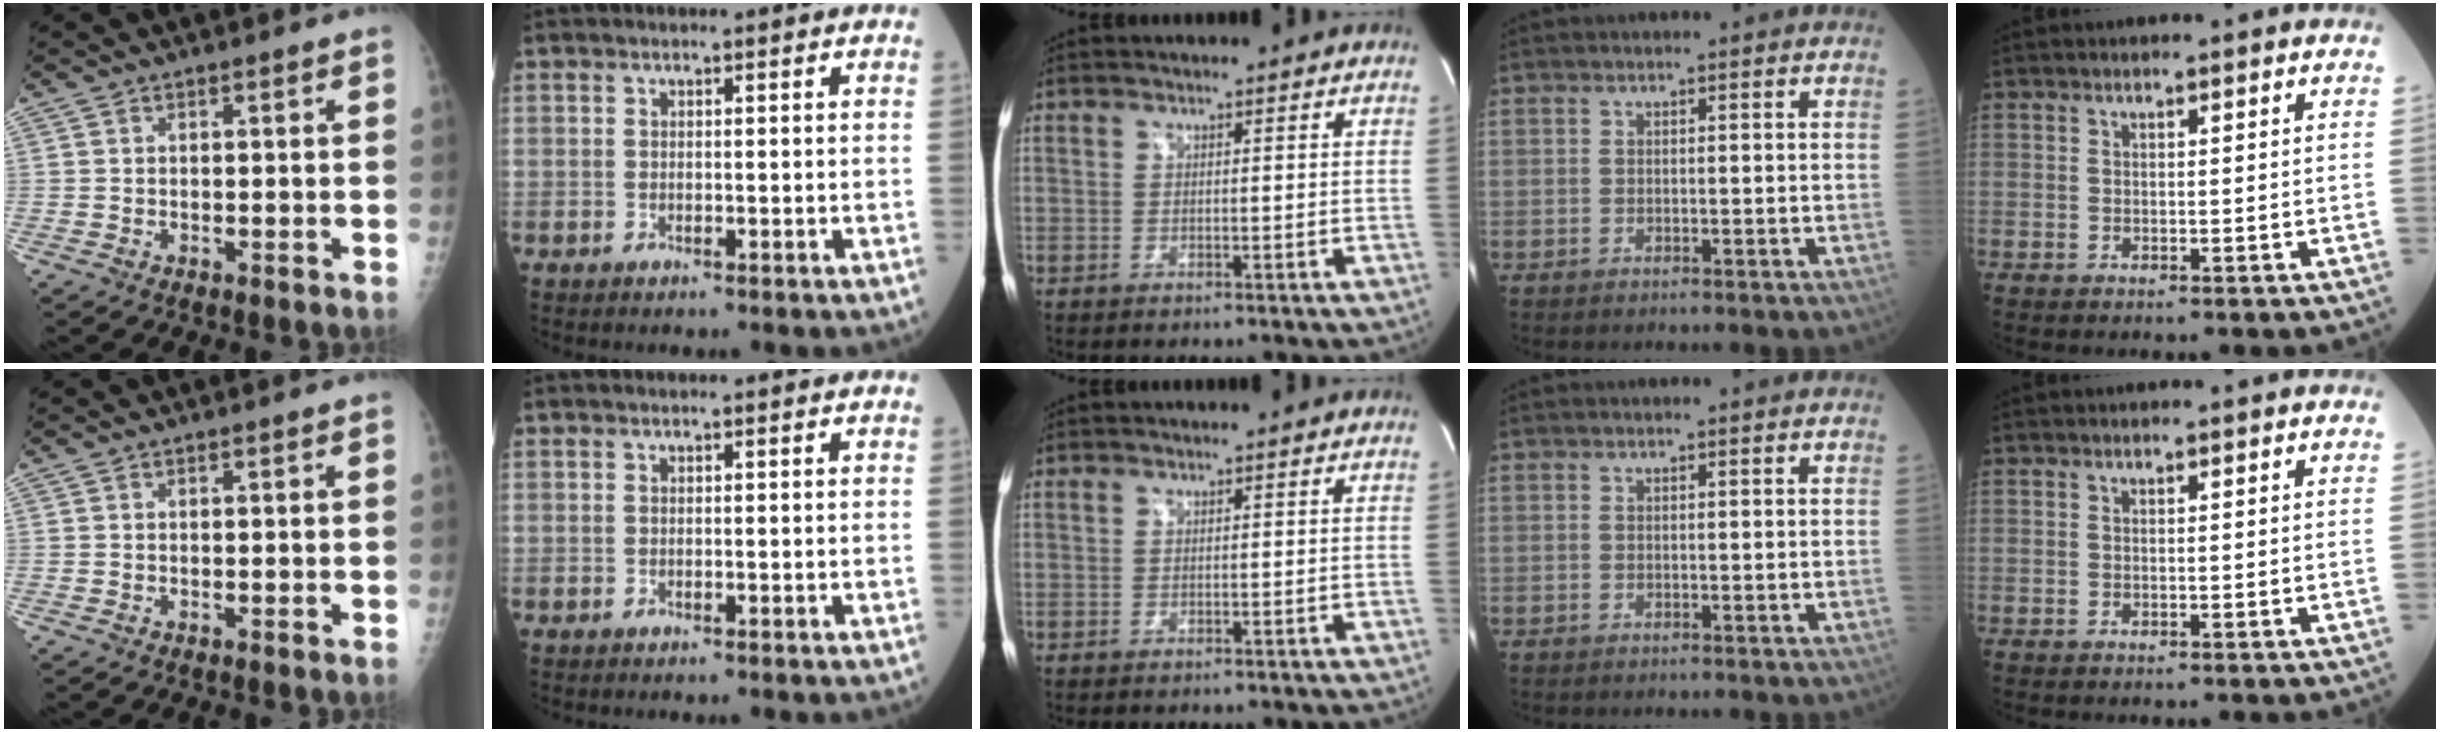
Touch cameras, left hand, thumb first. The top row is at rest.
{}